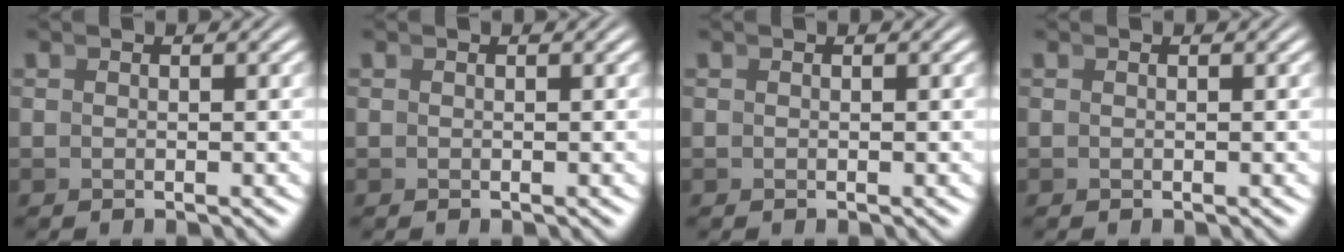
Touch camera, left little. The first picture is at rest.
{"total": 0.0}
{"total": 0.0}
{"total": 0.0}